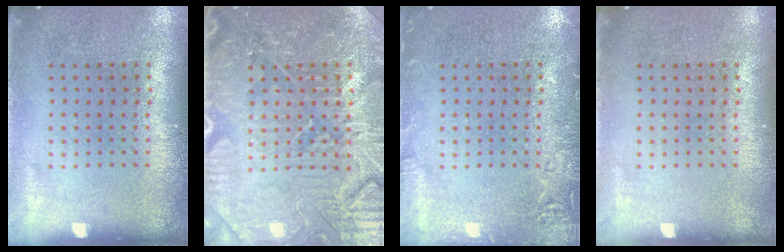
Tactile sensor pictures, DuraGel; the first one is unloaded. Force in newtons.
{"total": 4.9, "press": 4.6, "slide": 1.6}
{"total": 1.9, "press": 1.8, "slide": 0.3}
{"total": 0.0}